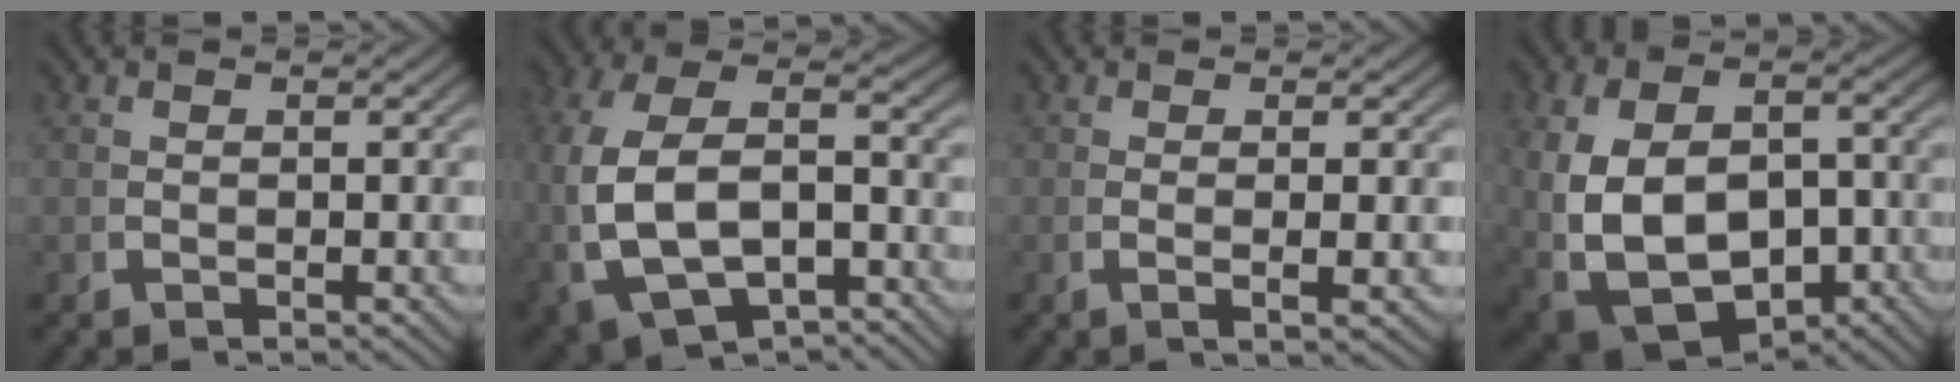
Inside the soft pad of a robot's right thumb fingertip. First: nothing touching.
{"total": 10.1, "force": [-2.6, 6.4, 7.4], "torque": [-0.179, -0.039, -0.012]}
{"total": 1.9, "force": [0.1, 0.1, 1.9], "torque": [-0.038, 0.000, 0.002]}
{"total": 13.1, "force": [-3.6, 9.3, 8.6], "torque": [-0.200, -0.072, -0.024]}